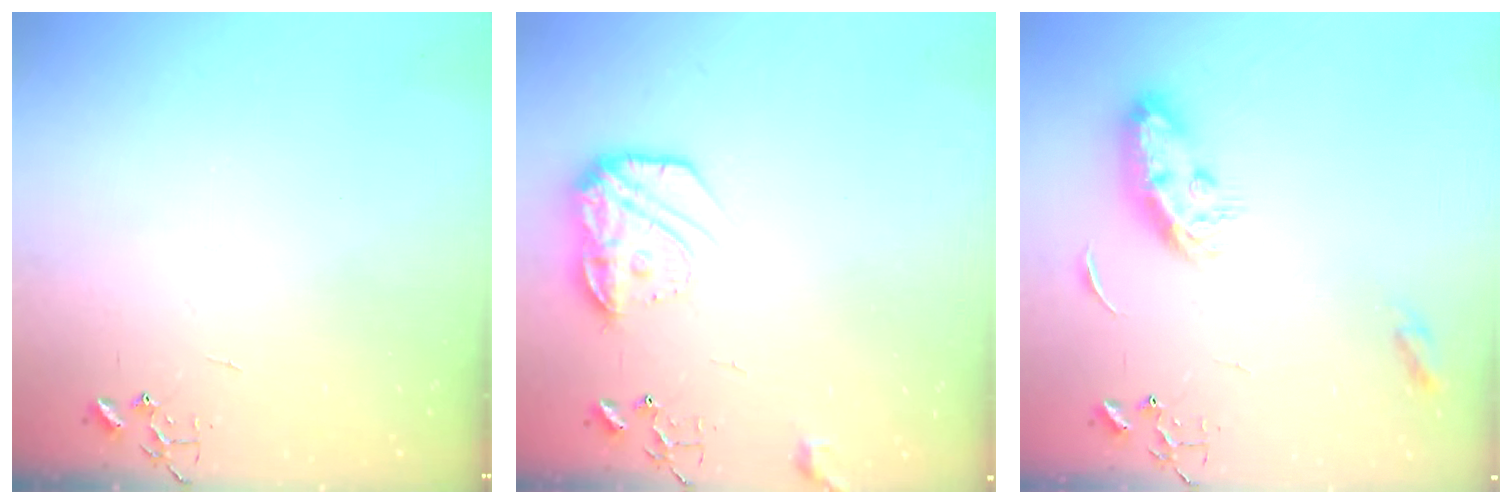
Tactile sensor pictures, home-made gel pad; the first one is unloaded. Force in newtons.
{"total": 13.9, "press": 13.9, "slide": 1.0}
{"total": 10.4, "press": 10.4, "slide": 0.1}